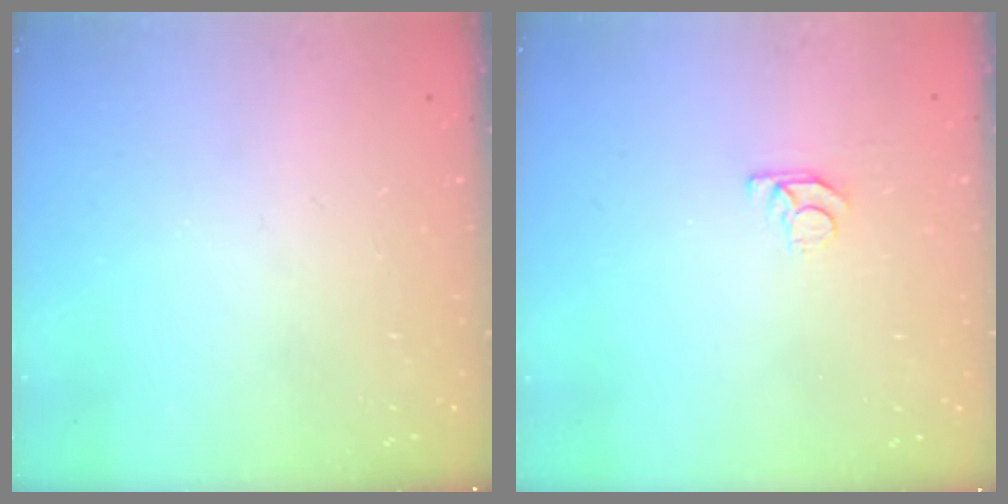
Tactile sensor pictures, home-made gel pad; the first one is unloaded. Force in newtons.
{"total": 4.6, "press": 4.6, "slide": 0.3}